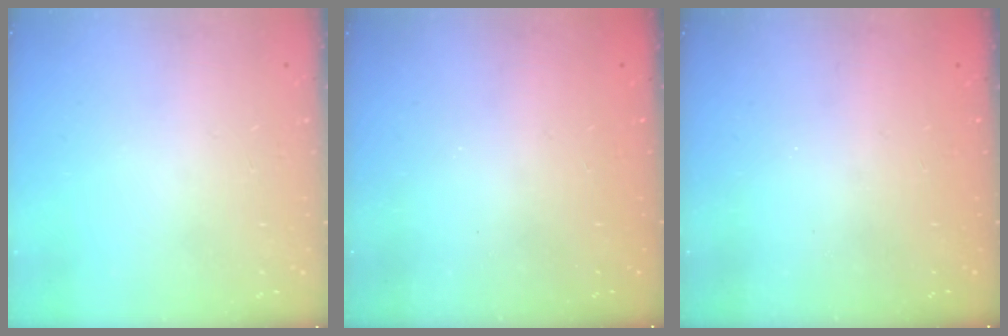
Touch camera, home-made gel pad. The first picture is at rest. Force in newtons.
{"total": 2.6, "press": 2.4, "slide": 0.8}
{"total": 2.3, "press": 2.2, "slide": 0.8}